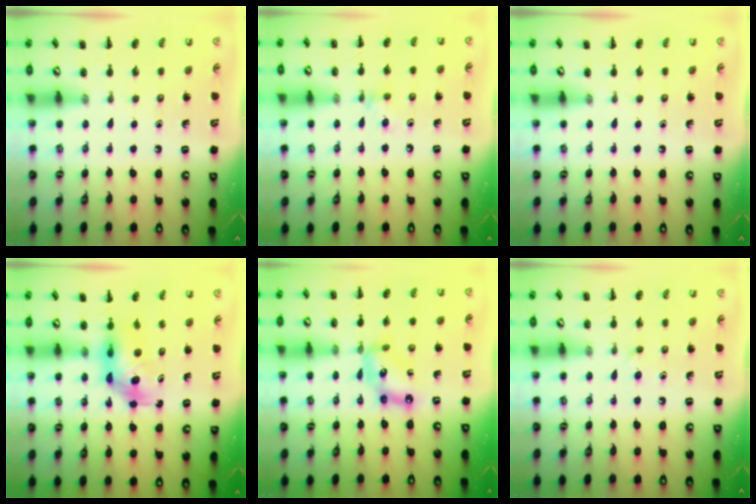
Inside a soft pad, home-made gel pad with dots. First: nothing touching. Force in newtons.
{"total": 4.2, "press": 3.9, "slide": 1.6}
{"total": 0.0}
{"total": 5.1, "press": 5.0, "slide": 0.6}
{"total": 11.1, "press": 10.7, "slide": 2.8}
{"total": 2.2, "press": 2.0, "slide": 1.0}